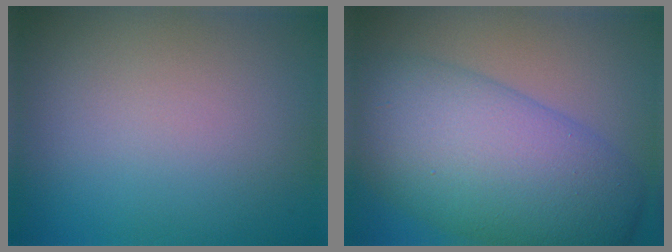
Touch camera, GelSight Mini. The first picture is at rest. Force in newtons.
{"total": 10.9, "press": 10.9, "slide": 0.1}